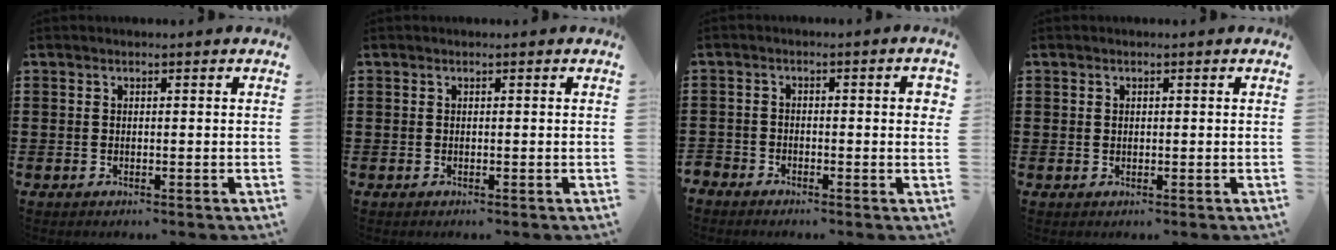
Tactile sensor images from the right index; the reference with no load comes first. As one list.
[{"total": 0.0}, {"total": 2.3, "force": [-1.7, 0.7, 1.2], "torque": [-0.020, 0.007, -0.038]}, {"total": 0.6, "force": [0.2, 0.5, 0.2], "torque": [-0.006, 0.002, 0.005]}]